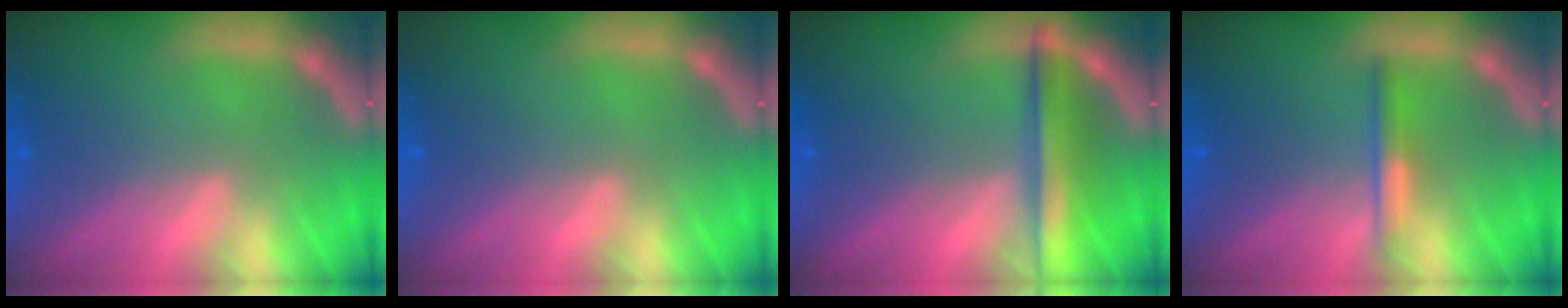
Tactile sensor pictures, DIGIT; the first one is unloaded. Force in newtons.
{"total": 0.0}
{"total": 4.4}
{"total": 1.9}